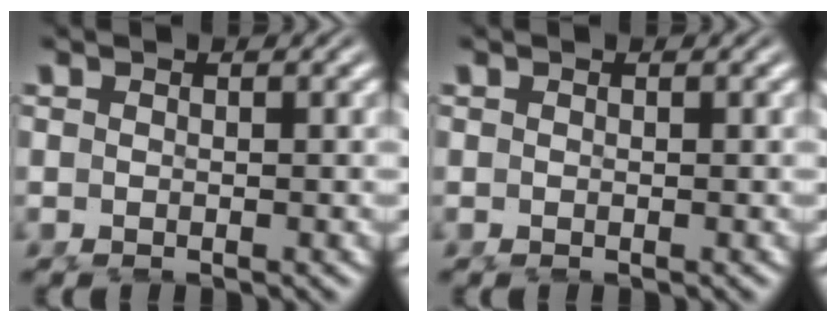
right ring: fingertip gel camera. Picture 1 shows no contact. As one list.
[{"total": 0.0}]